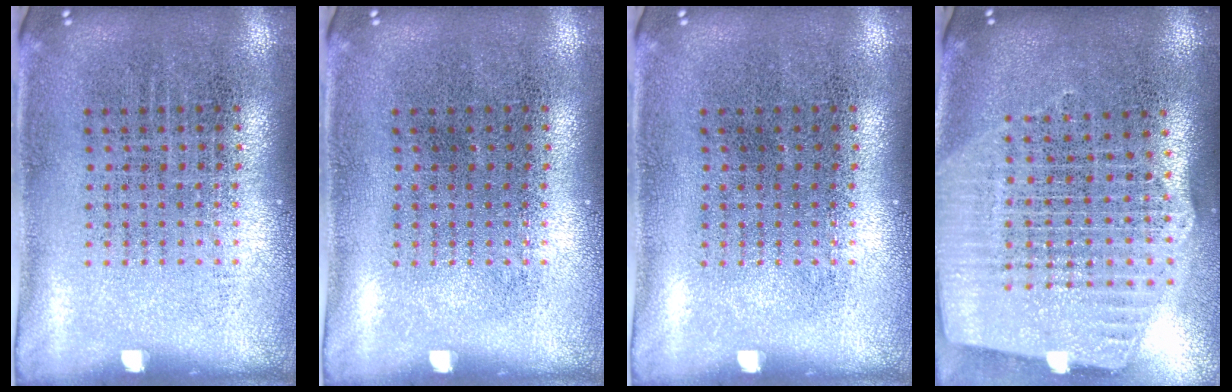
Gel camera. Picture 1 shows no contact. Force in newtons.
{"total": 0.0}
{"total": 0.0}
{"total": 2.5, "press": 2.1, "slide": 1.4}